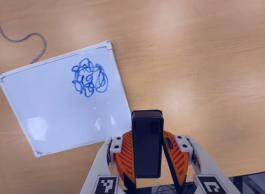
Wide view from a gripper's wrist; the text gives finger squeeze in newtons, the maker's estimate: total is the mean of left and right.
{"total": 4.8, "left": 4.4, "right": 5.2}